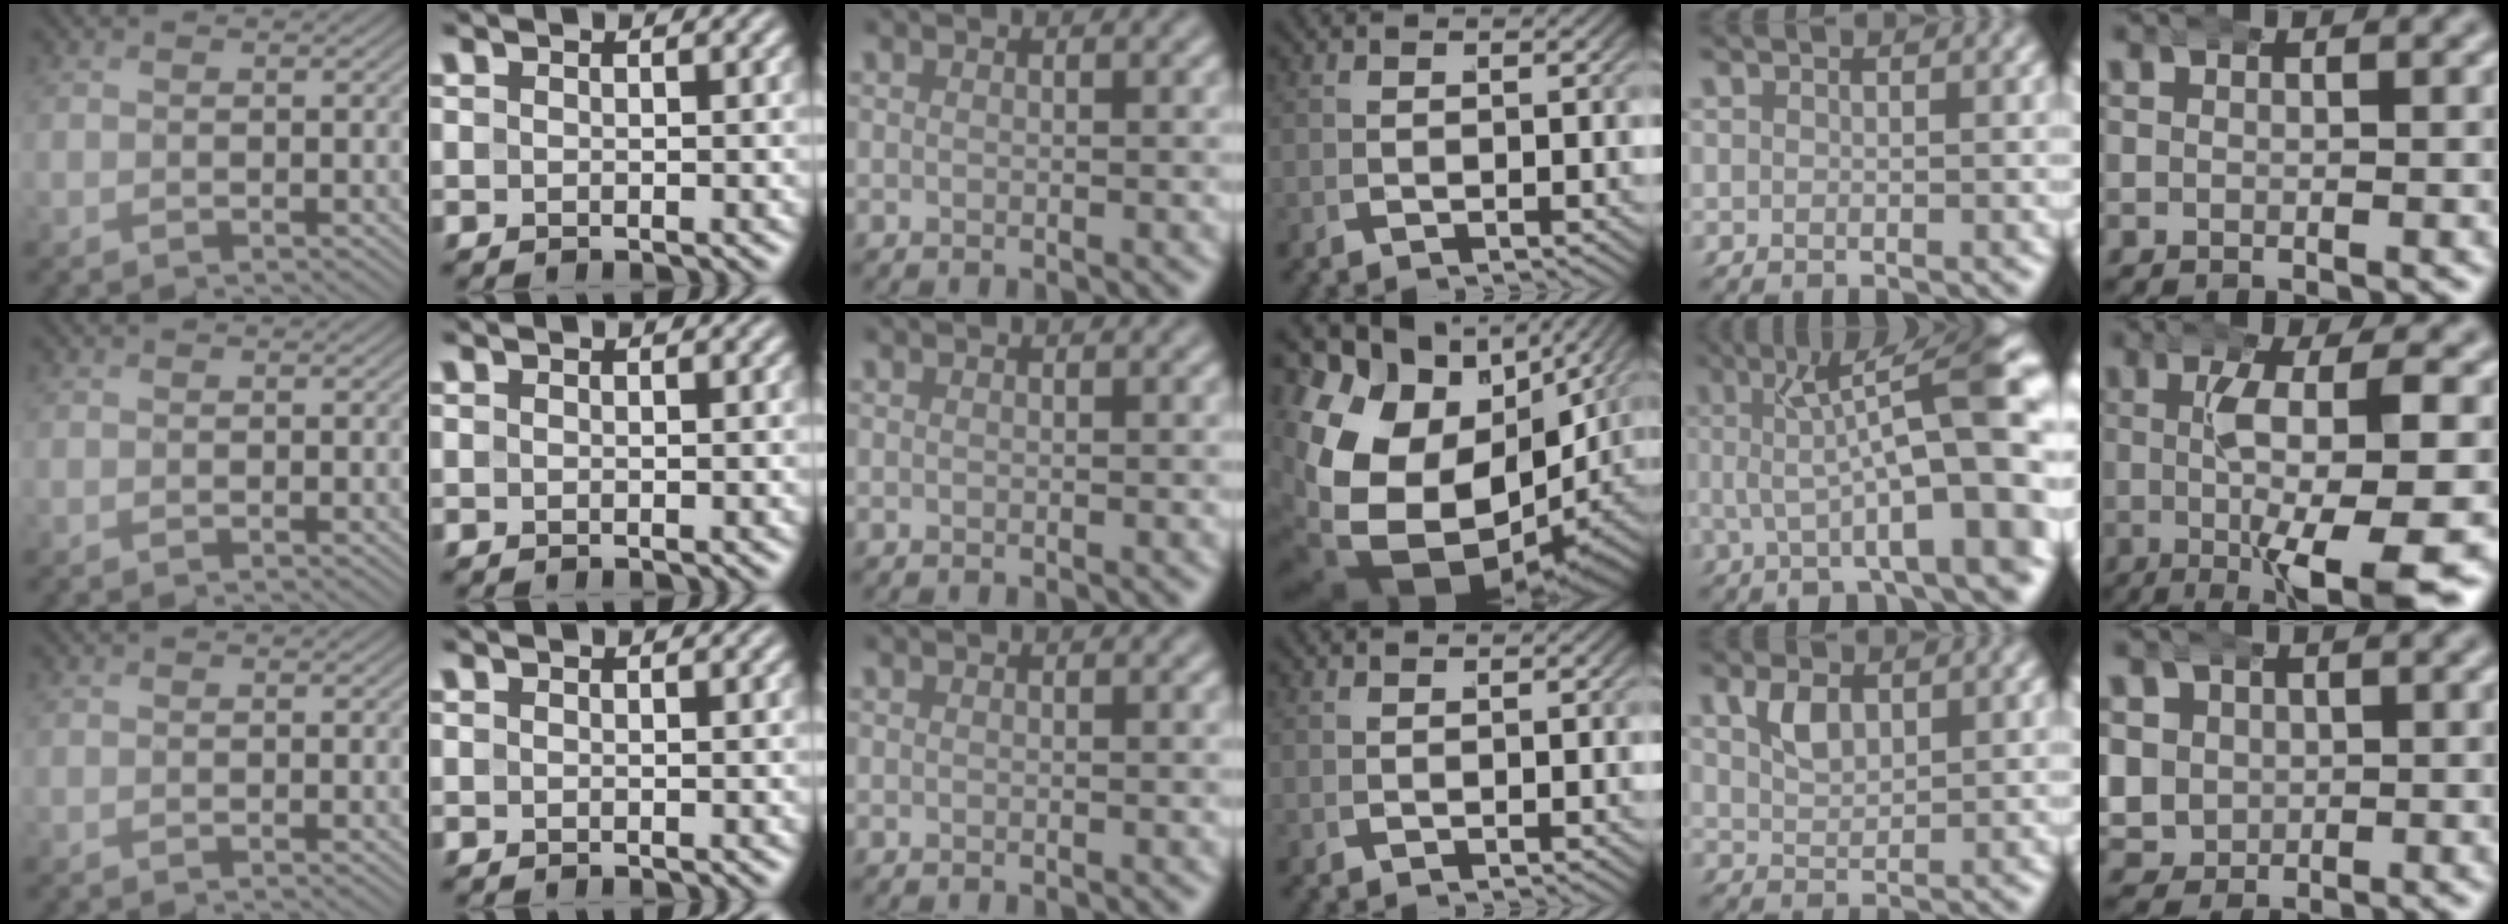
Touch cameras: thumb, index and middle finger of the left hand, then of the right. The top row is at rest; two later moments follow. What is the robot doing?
{"motion": "wrap", "object": "aluminum foil"}